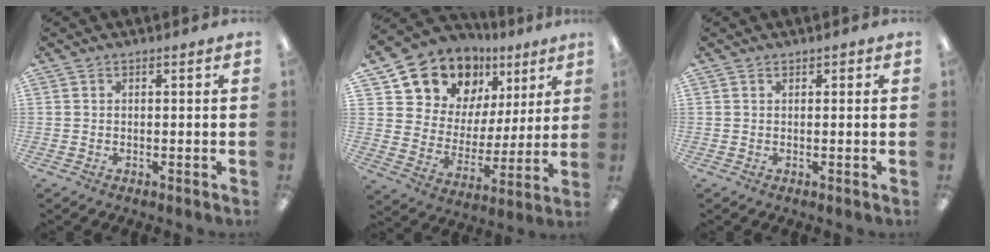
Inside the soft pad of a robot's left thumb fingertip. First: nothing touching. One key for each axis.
{"total": 13.6, "fx": 10.6, "fy": 8.2, "fz": 2.6, "tx": -0.067, "ty": -0.087, "tz": 0.200}
{"total": 0.5, "fx": 0.4, "fy": 0.3, "fz": 0.2, "tx": -0.003, "ty": 0.003, "tz": 0.006}